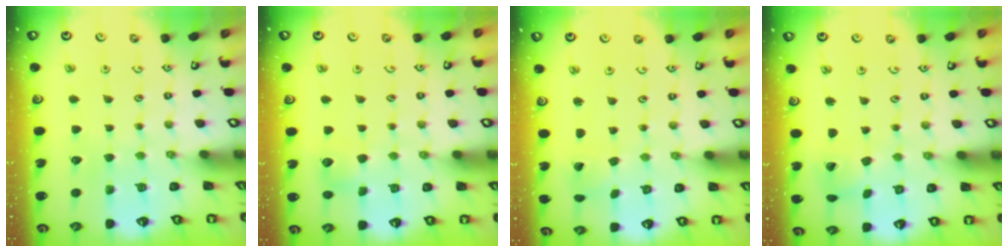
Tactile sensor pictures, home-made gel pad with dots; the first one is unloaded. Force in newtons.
{"total": 5.9, "press": 5.9, "slide": 0.8}
{"total": 0.7, "press": 0.7, "slide": 0.1}
{"total": 3.5, "press": 3.5, "slide": 0.5}